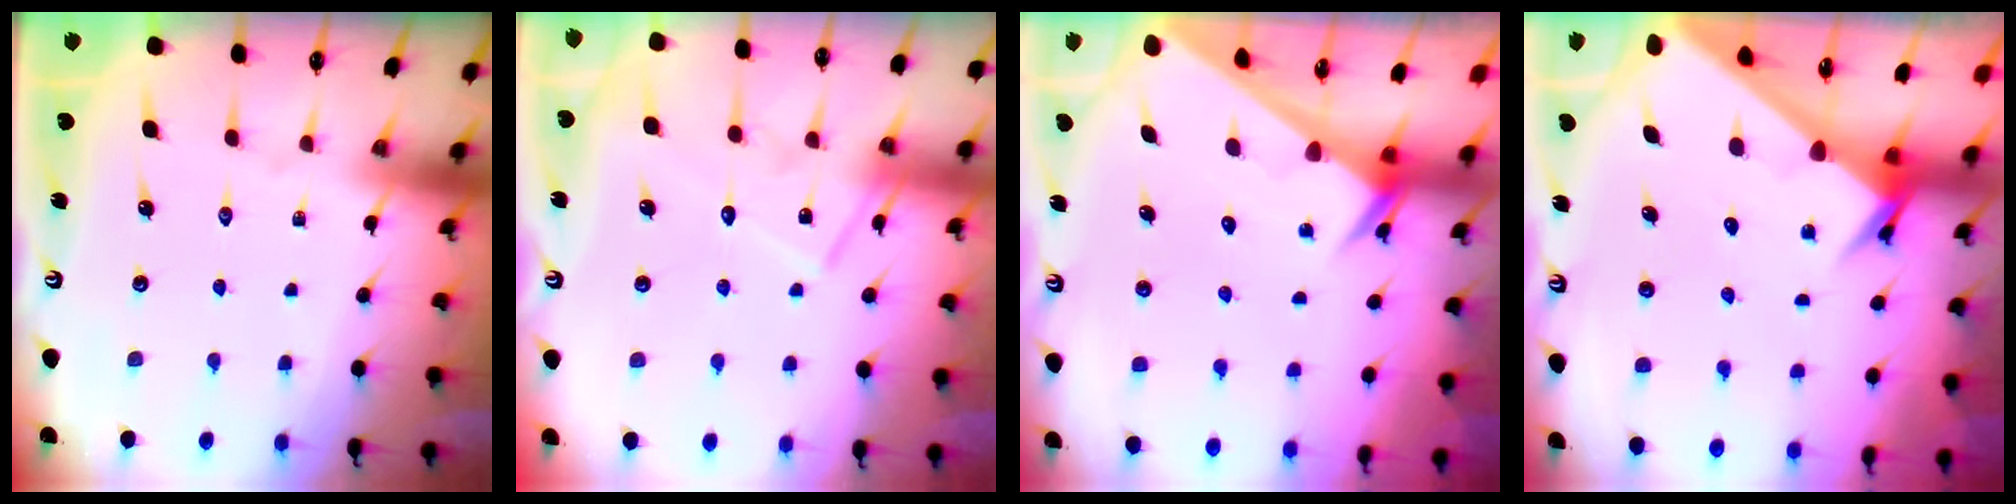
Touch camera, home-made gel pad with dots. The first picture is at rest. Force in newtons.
{"total": 12.8, "press": 12.8, "slide": 0.8}
{"total": 2.5, "press": 2.5, "slide": 0.1}
{"total": 3.4, "press": 3.3, "slide": 0.3}